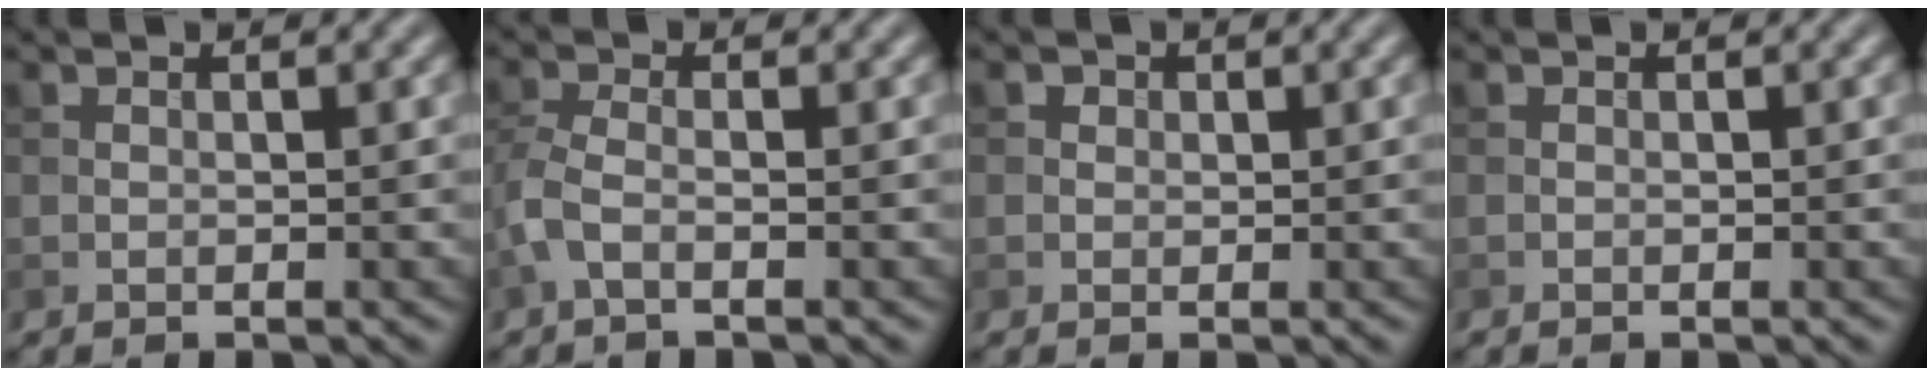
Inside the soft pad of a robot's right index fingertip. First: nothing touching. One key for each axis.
{"total": 2.4, "fx": -1.1, "fy": 0.9, "fz": 1.9, "tx": -0.054, "ty": 0.001, "tz": -0.034}
{"total": 0.8, "fx": 0.3, "fy": 0.7, "fz": 0.2, "tx": -0.004, "ty": -0.002, "tz": -0.001}
{"total": 0.0}